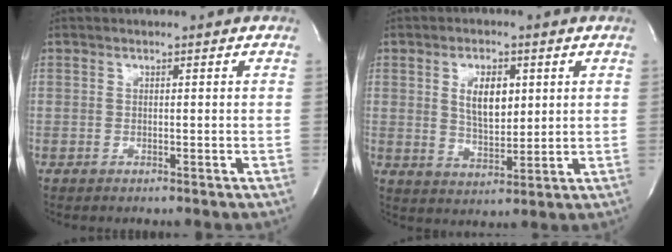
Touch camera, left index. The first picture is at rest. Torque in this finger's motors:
{"motor_torque": [1.40, 0.00, 0.43, 0.04]}